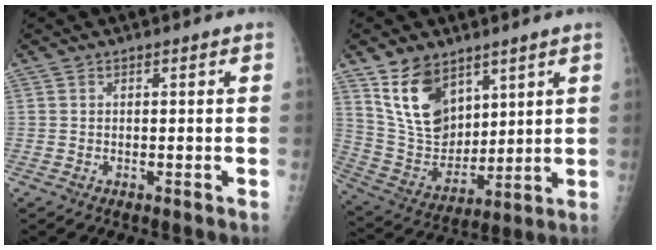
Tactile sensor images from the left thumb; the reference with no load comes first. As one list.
[{"total": 14.3, "force": [8.4, 9.0, 7.2], "torque": [-0.090, -0.052, 0.178]}]